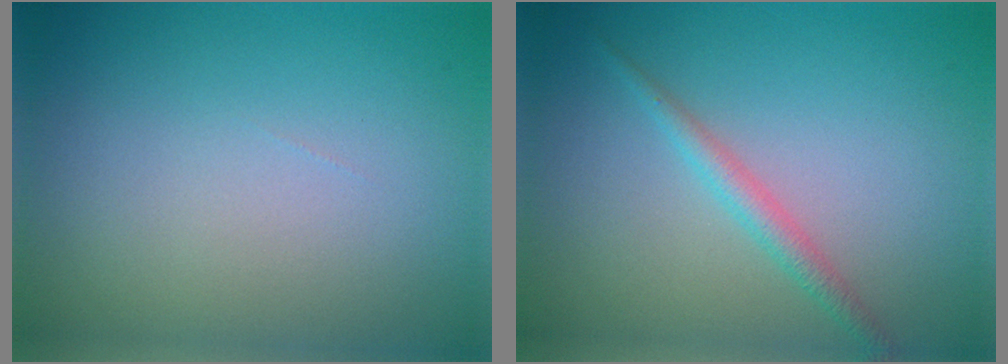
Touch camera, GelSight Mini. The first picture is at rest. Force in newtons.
{"total": 1.8, "press": 1.8, "slide": 0.0}